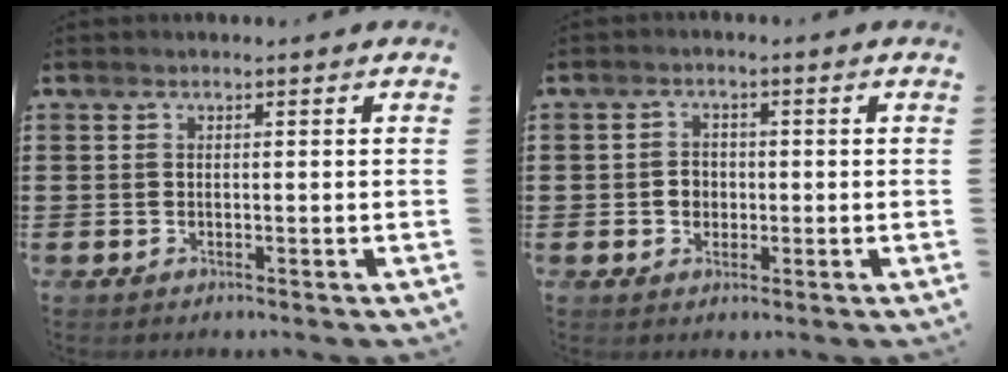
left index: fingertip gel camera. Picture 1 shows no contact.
{"total": 2.4, "force": [-0.3, 2.2, 0.9], "torque": [-0.026, 0.006, -0.010]}